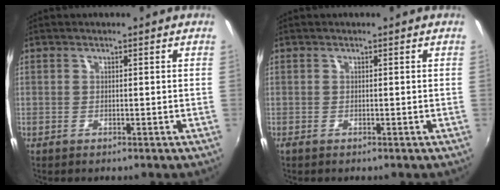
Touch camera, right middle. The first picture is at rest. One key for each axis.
{"total": 0.0}